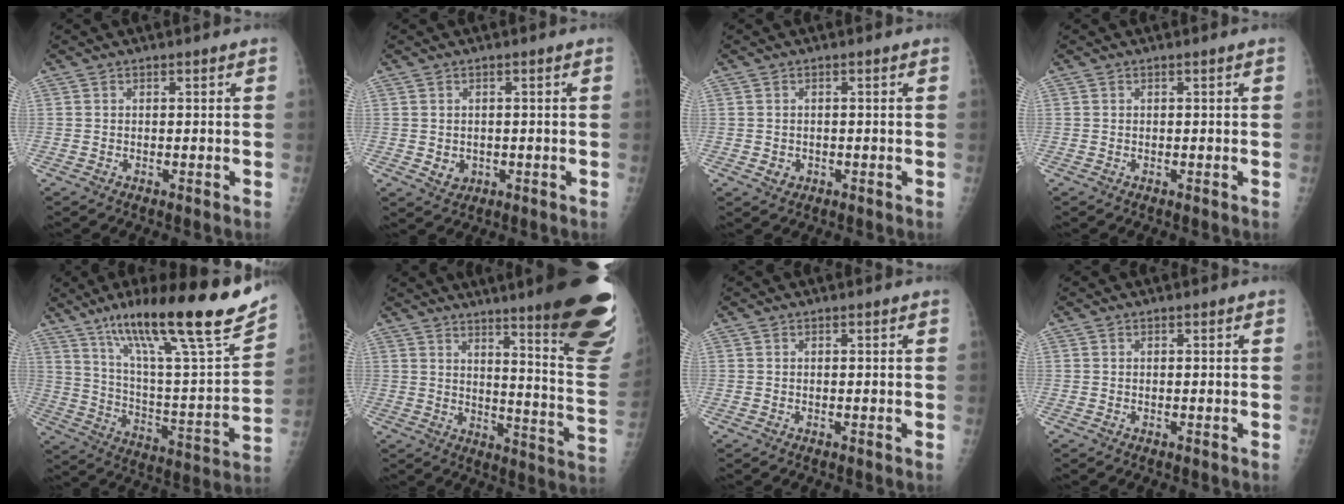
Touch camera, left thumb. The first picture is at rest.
{"total": 2.6, "force": [-0.3, 2.3, 1.2], "torque": [-0.009, -0.001, 0.006]}
{"total": 1.8, "force": [-0.4, 1.6, 0.7], "torque": [-0.003, 0.003, -0.001]}
{"total": 0.0}
{"total": 28.2, "force": [18.1, 5.0, 21.0], "torque": [-0.313, -0.049, 0.298]}
{"total": 24.2, "force": [15.6, 2.9, 18.3], "torque": [-0.194, -0.103, 0.203]}
{"total": 0.0}
{"total": 0.0}